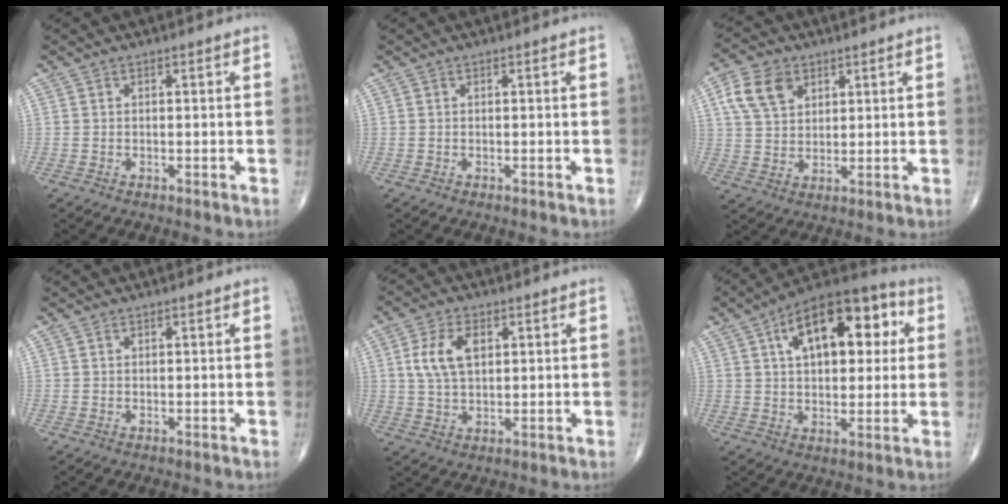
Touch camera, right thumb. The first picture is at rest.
{"total": 0.0}
{"total": 8.6, "force": [3.8, 6.0, 4.9], "torque": [-0.080, -0.006, 0.074]}
{"total": 0.0}
{"total": 7.9, "force": [2.1, 4.5, 6.1], "torque": [-0.119, 0.000, 0.043]}
{"total": 19.8, "force": [5.9, 10.4, 15.8], "torque": [-0.200, 0.019, 0.081]}